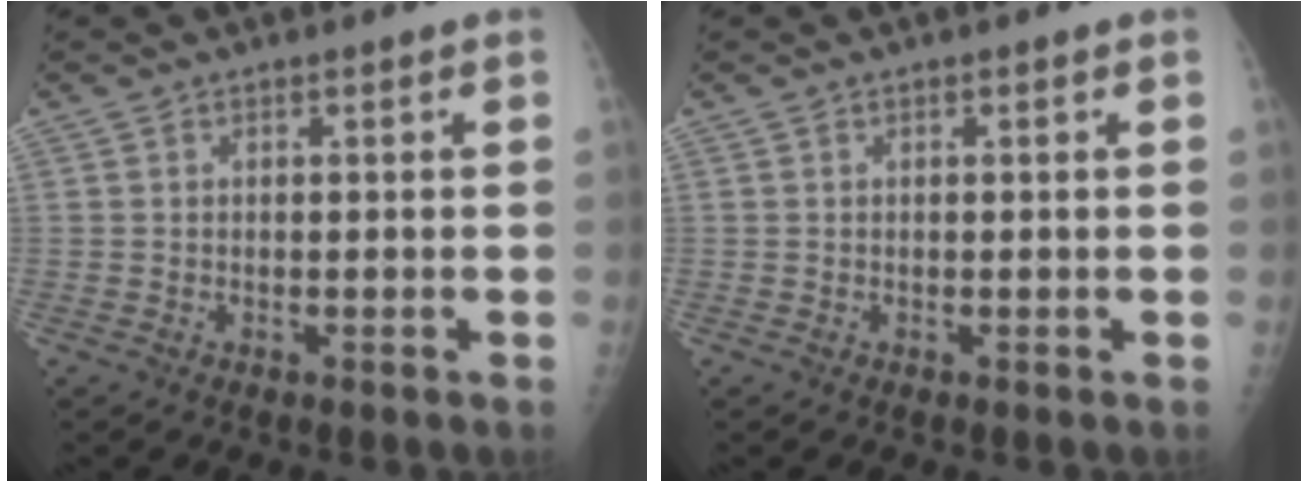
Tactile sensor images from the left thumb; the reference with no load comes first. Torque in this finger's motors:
{"motor_torque": [-0.04, 0.08, 0.15, 0.08, 0.00]}